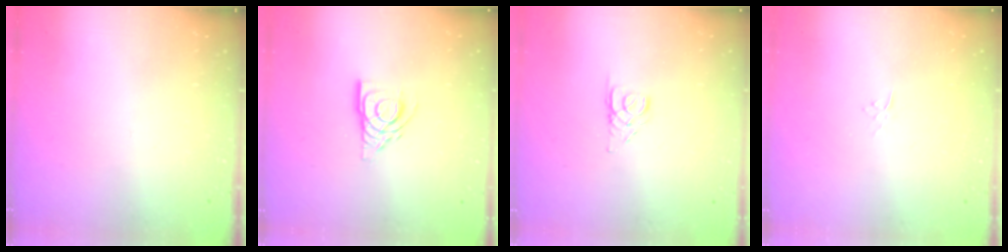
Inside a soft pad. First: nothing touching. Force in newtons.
{"total": 9.4, "press": 9.4, "slide": 1.1}
{"total": 2.6, "press": 2.6, "slide": 0.2}
{"total": 2.6, "press": 2.6, "slide": 0.3}